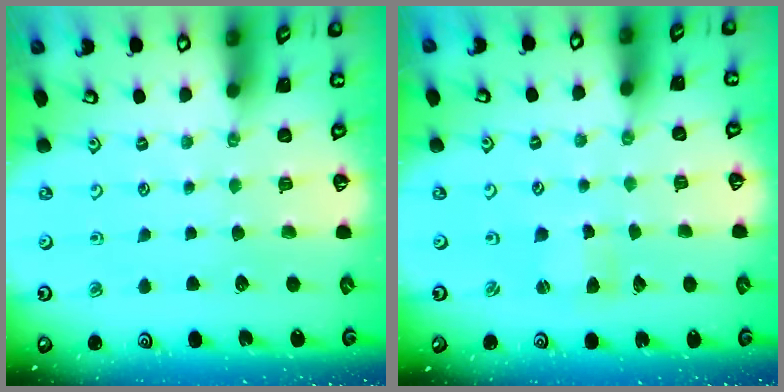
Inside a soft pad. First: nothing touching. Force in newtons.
{"total": 1.6, "press": 1.6, "slide": 0.2}